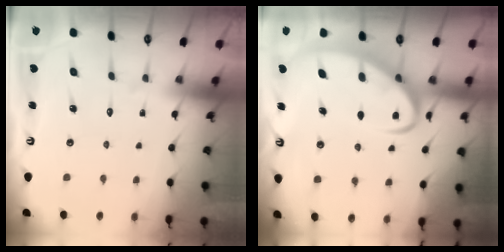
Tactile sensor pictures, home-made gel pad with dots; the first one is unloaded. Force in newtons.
{"total": 7.4, "press": 7.4, "slide": 0.9}